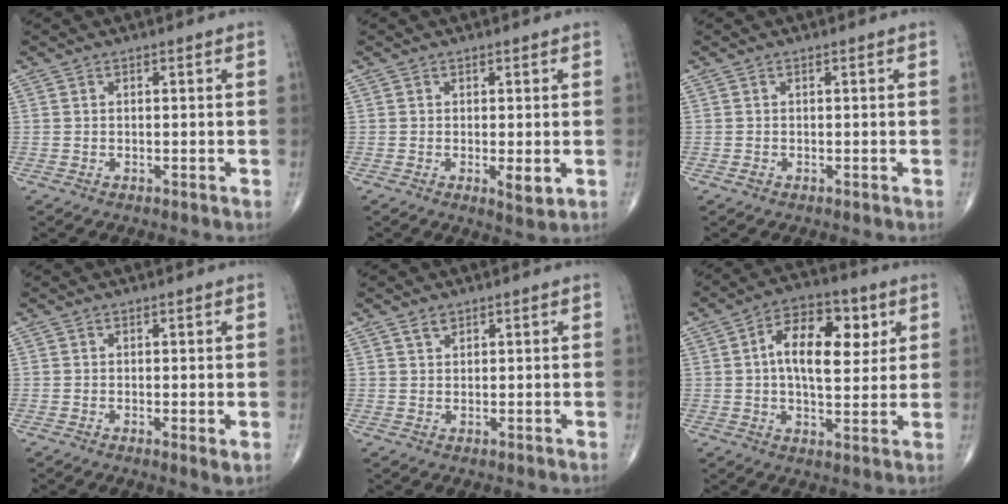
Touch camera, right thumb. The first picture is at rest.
{"total": 2.9, "force": [-0.4, 0.8, 2.7], "torque": [-0.043, -0.011, -0.005]}
{"total": 0.0}
{"total": 1.6, "force": [0.0, 0.3, 1.6], "torque": [-0.027, -0.008, -0.001]}
{"total": 1.7, "force": [1.2, 0.9, 0.7], "torque": [-0.008, -0.004, 0.021]}
{"total": 13.8, "force": [3.3, 7.3, 11.1], "torque": [-0.150, 0.001, 0.046]}